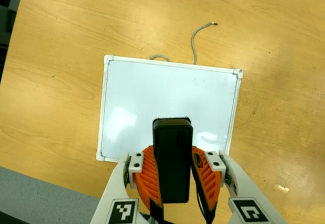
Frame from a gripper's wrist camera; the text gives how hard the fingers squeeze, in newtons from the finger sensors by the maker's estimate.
{"total": 6.8, "left": 6.0, "right": 7.7}